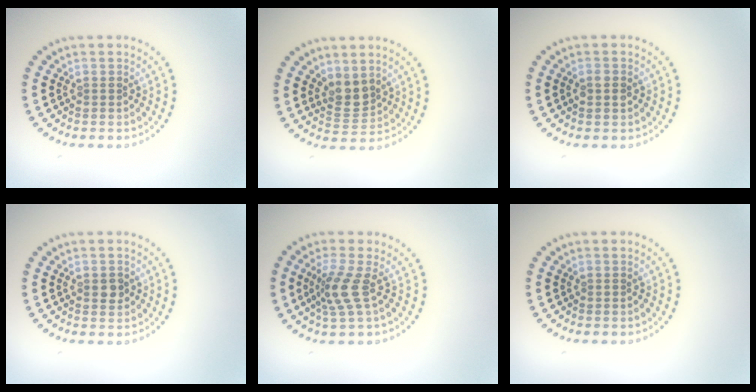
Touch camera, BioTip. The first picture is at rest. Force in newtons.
{"total": 2.6, "press": 2.1, "slide": 1.5}
{"total": 1.6, "press": 1.6, "slide": 0.1}
{"total": 1.3, "press": 1.3, "slide": 0.1}
{"total": 2.9, "press": 2.1, "slide": 2.0}
{"total": 0.0}